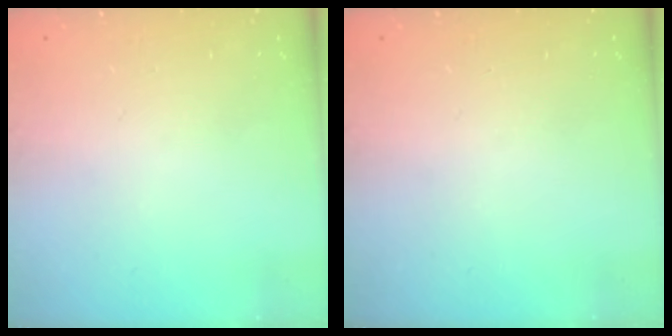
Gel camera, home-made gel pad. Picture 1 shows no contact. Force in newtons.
{"total": 0.0}